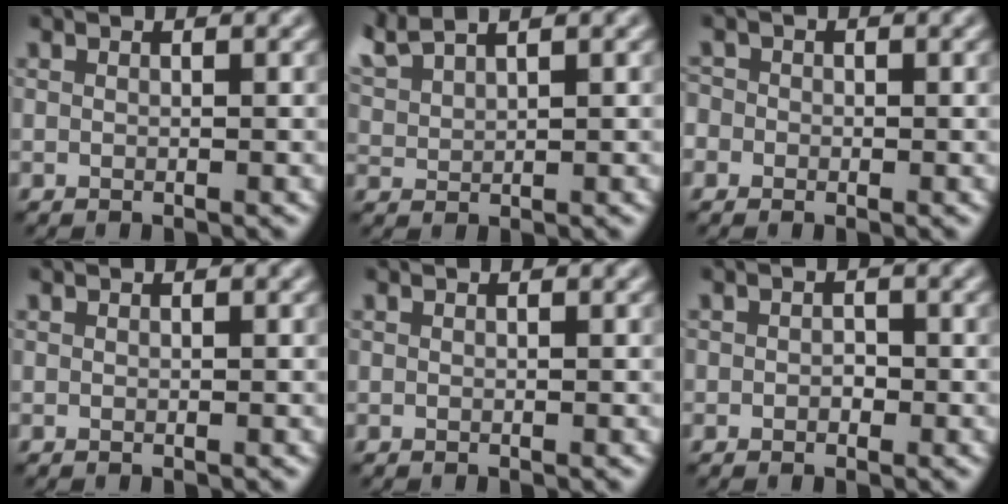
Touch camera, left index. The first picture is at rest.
{"total": 3.5, "force": [3.1, 0.5, 1.4], "torque": [-0.040, 0.015, 0.065]}
{"total": 1.7, "force": [-0.3, 1.6, 0.5], "torque": [-0.001, 0.009, -0.020]}
{"total": 0.0}
{"total": 0.0}
{"total": 1.0, "force": [-0.3, 0.8, 0.6], "torque": [-0.009, -0.004, -0.008]}